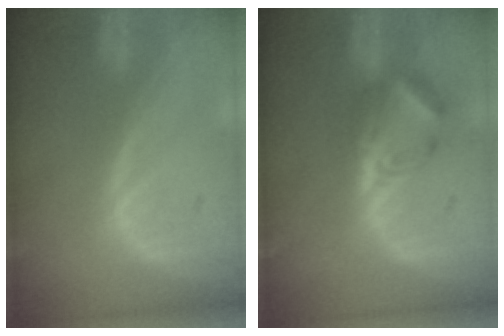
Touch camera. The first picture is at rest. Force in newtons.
{"total": 4.4, "press": 4.3, "slide": 1.1}